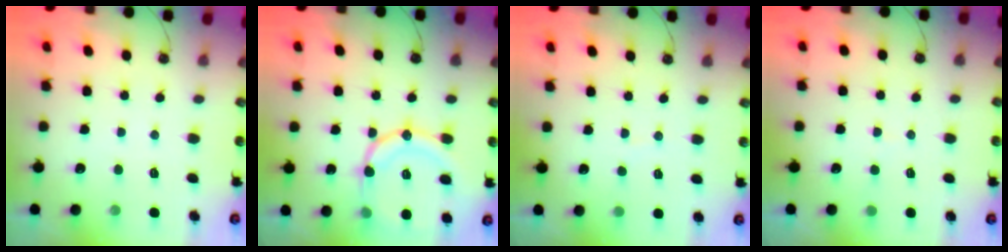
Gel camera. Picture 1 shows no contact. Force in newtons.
{"total": 16.9, "press": 16.6, "slide": 3.3}
{"total": 2.8, "press": 2.8, "slide": 0.2}
{"total": 3.7, "press": 3.7, "slide": 0.4}